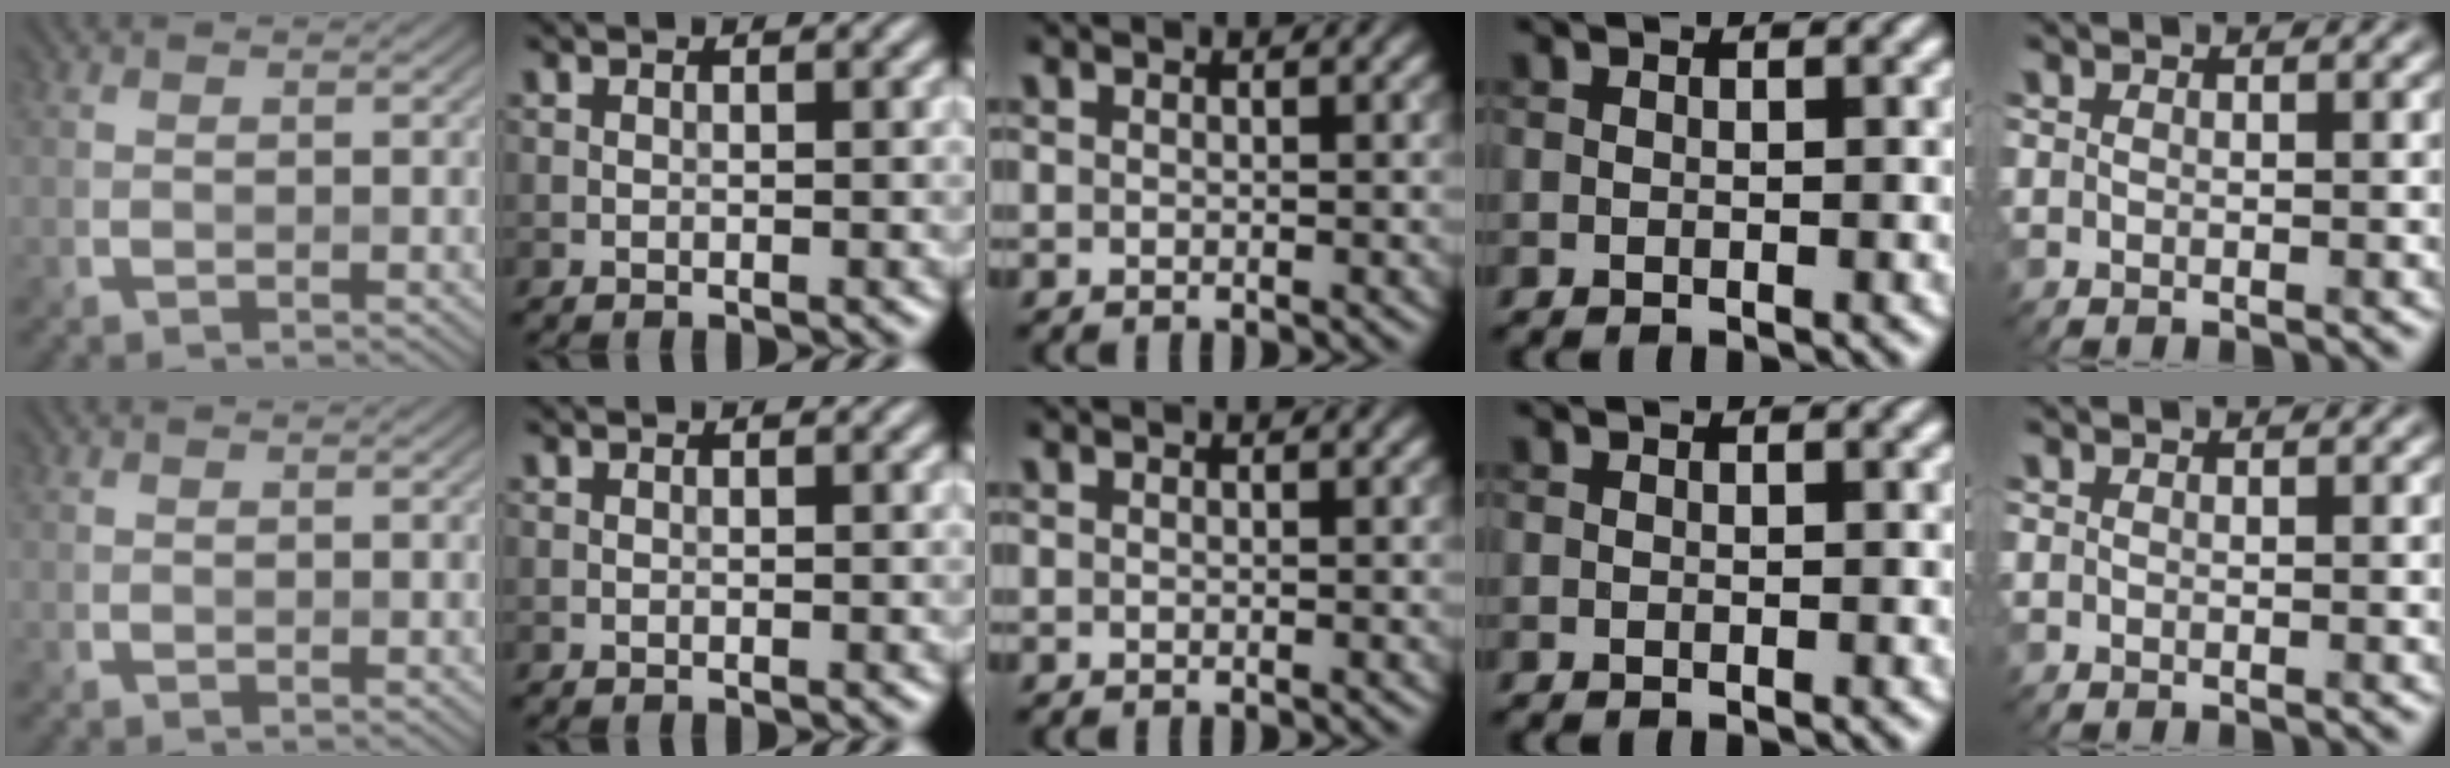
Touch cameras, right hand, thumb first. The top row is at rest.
{}